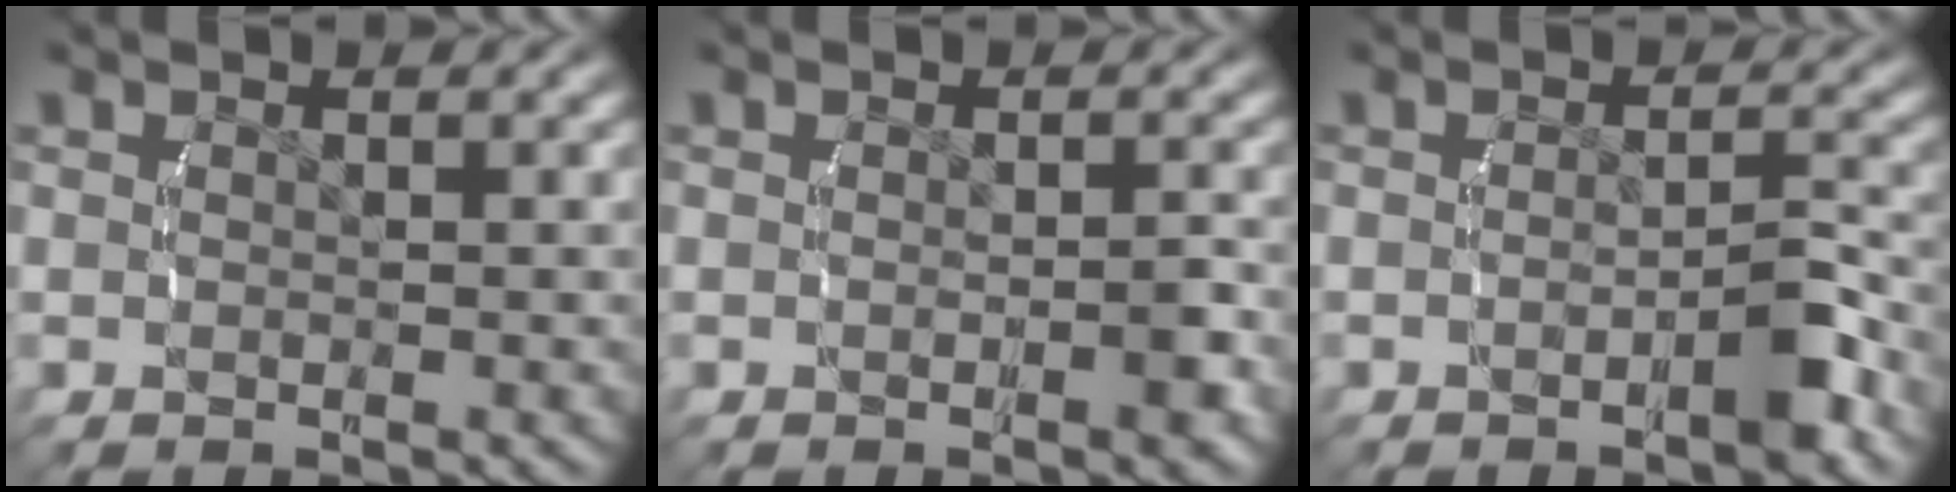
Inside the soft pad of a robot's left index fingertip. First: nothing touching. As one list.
[{"total": 1.2, "force": [-0.7, 0.2, 1.0], "torque": [-0.015, -0.001, -0.011]}, {"total": 2.2, "force": [-1.2, 0.3, 1.8], "torque": [-0.021, 0.002, -0.024]}]